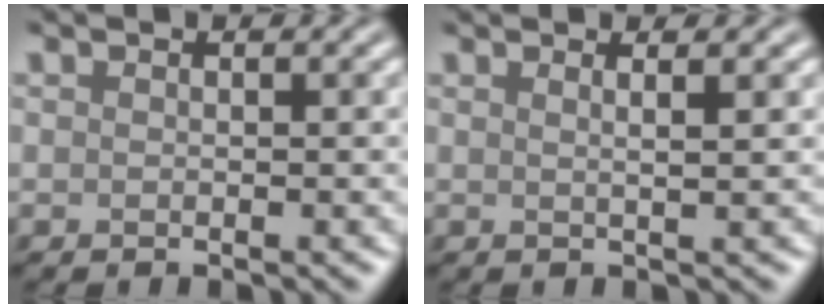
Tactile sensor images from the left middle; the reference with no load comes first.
{"total": 2.3, "force": [1.0, 1.0, 1.9], "torque": [-0.012, 0.012, -0.014]}